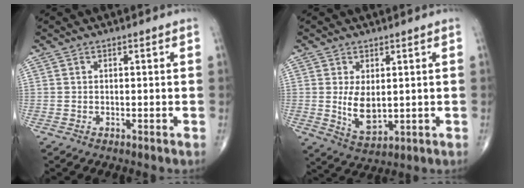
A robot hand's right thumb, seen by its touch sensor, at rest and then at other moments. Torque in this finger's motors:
{"motor_torque": [1.23, 3.32, 0.53, 0.43, 0.20]}